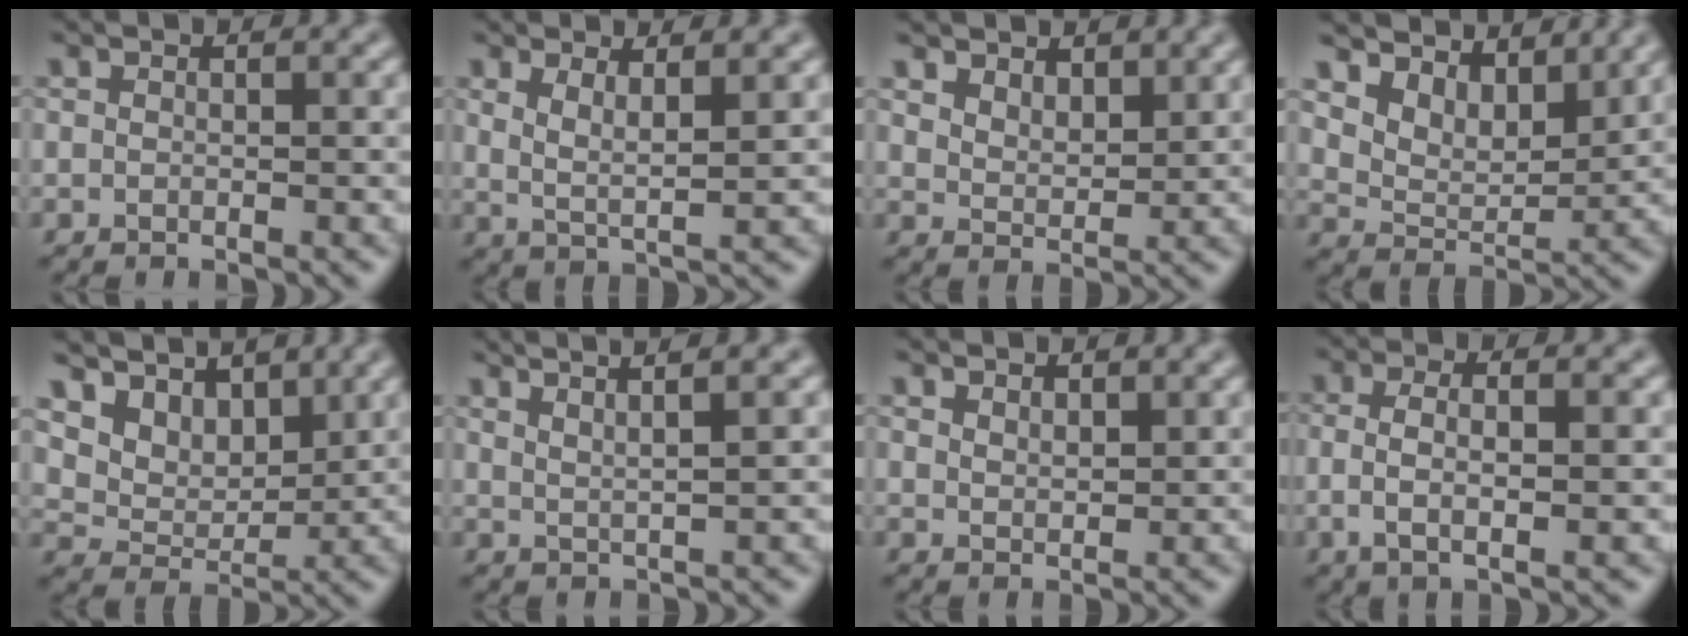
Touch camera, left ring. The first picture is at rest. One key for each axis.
{"total": 3.1, "fx": 1.9, "fy": 0.7, "fz": 2.3, "tx": -0.044, "ty": -0.009, "tz": 0.034}
{"total": 3.8, "fx": 3.1, "fy": 1.8, "fz": 1.3, "tx": -0.036, "ty": -0.007, "tz": 0.055}
{"total": 6.5, "fx": 5.7, "fy": 2.3, "fz": 2.0, "tx": -0.059, "ty": -0.006, "tz": 0.096}
{"total": 8.2, "fx": 5.4, "fy": 5.1, "fz": 3.4, "tx": -0.095, "ty": -0.009, "tz": 0.106}
{"total": 5.2, "fx": 3.6, "fy": 1.4, "fz": 3.4, "tx": -0.030, "ty": 0.027, "tz": 0.026}
{"total": 1.7, "fx": 1.4, "fy": 0.7, "fz": 0.6, "tx": -0.014, "ty": -0.001, "tz": 0.028}
{"total": 3.8, "fx": 0.1, "fy": 1.3, "fz": 3.6, "tx": -0.077, "ty": 0.002, "tz": -0.001}